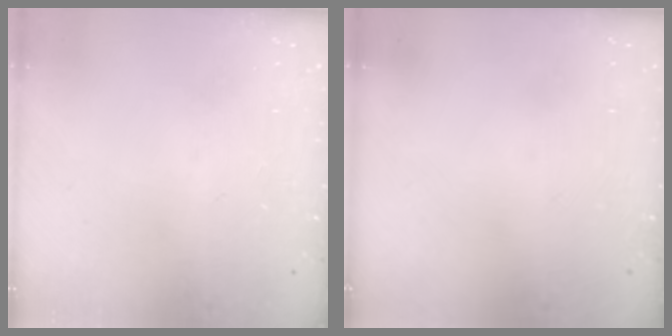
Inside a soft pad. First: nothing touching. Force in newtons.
{"total": 0.0}